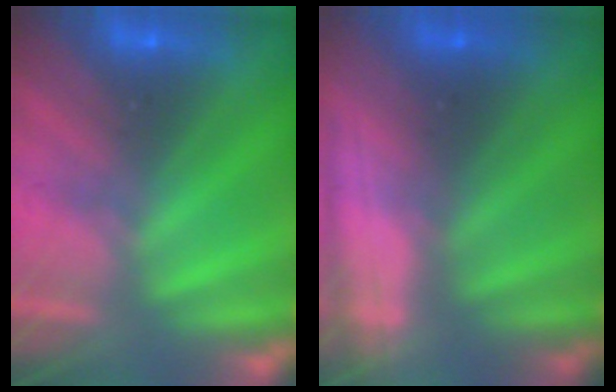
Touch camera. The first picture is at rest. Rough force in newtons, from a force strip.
{"total": 2.8}